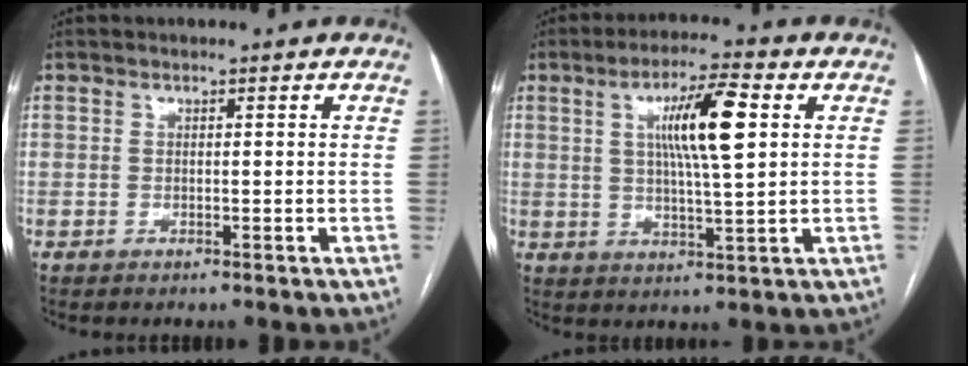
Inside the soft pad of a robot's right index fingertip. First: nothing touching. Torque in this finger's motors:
{"motor_torque": [0.56, 0.03, 0.31, 0.14]}